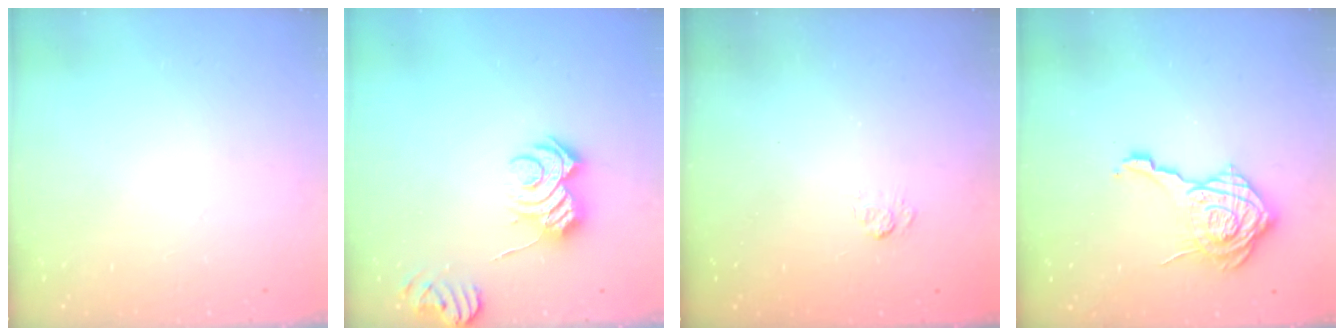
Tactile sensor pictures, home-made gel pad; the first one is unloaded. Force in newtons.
{"total": 8.5, "press": 8.5, "slide": 0.7}
{"total": 2.7, "press": 2.3, "slide": 1.5}
{"total": 14.4, "press": 14.4, "slide": 0.9}